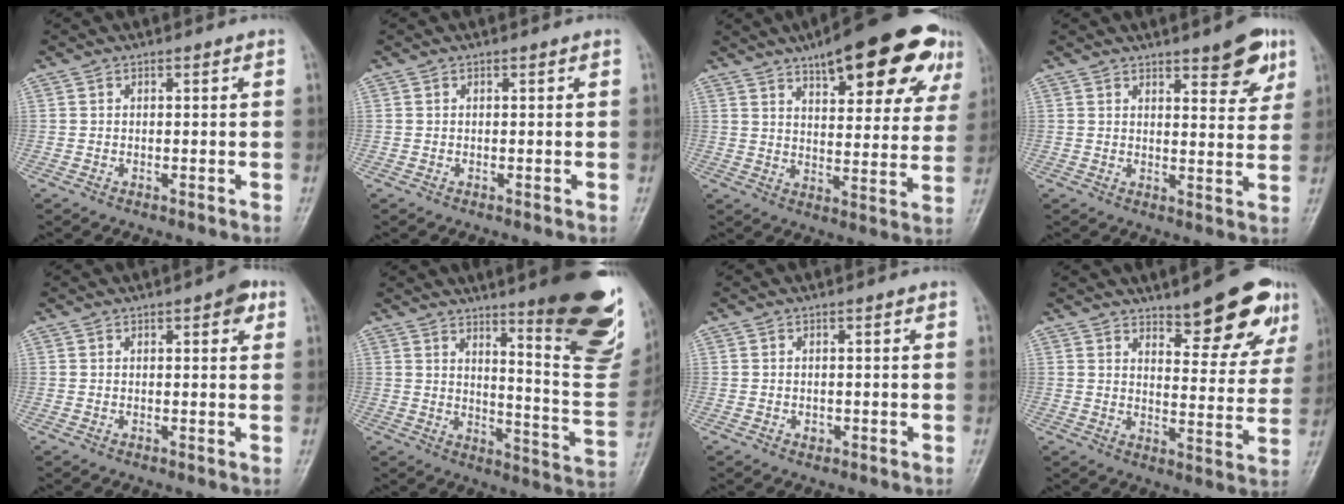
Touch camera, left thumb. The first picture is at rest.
{"total": 0.0}
{"total": 22.1, "force": [13.0, 7.6, 16.1], "torque": [-0.185, -0.023, 0.174]}
{"total": 8.1, "force": [4.9, 2.6, 5.9], "torque": [-0.054, -0.026, 0.062]}
{"total": 3.3, "force": [1.6, 1.3, 2.6], "torque": [-0.024, -0.001, 0.013]}
{"total": 23.1, "force": [13.3, 4.6, 18.3], "torque": [-0.200, -0.083, 0.182]}
{"total": 0.9, "force": [-0.2, 0.7, 0.5], "torque": [-0.001, 0.001, -0.002]}
{"total": 13.4, "force": [9.0, 4.1, 9.0], "torque": [-0.078, -0.051, 0.126]}